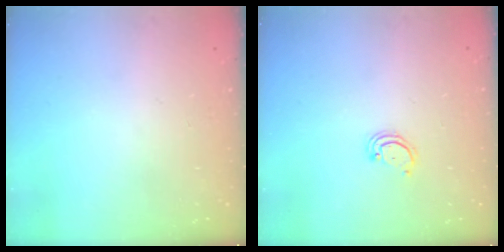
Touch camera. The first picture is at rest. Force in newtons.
{"total": 2.4, "press": 2.4, "slide": 0.2}